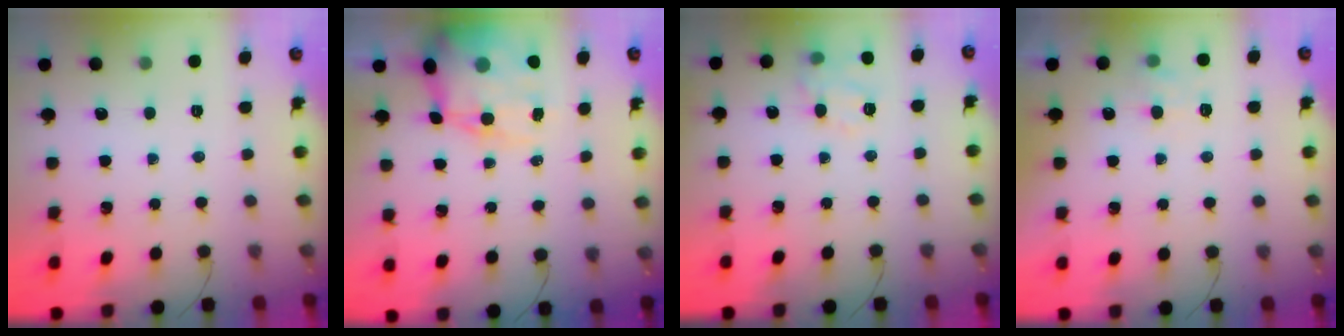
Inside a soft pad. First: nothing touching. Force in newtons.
{"total": 16.6, "press": 16.2, "slide": 3.6}
{"total": 11.0, "press": 10.9, "slide": 1.4}
{"total": 6.7, "press": 6.6, "slide": 1.3}